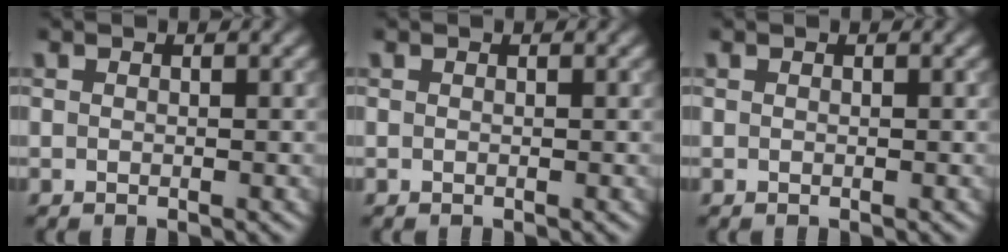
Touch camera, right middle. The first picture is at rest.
{"total": 0.0}
{"total": 0.0}